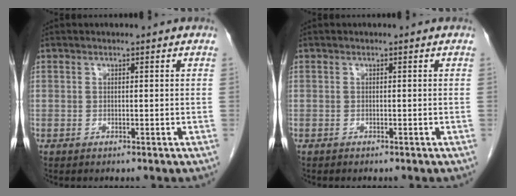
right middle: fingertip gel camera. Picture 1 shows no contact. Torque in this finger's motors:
{"motor_torque": [-0.36, -0.25, -0.07, 0.00]}